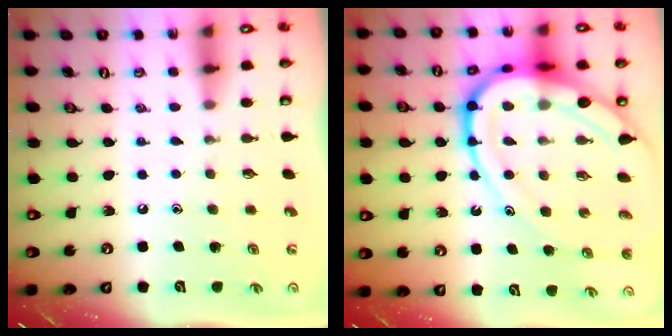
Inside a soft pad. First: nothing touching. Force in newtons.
{"total": 21.9, "press": 21.8, "slide": 2.1}